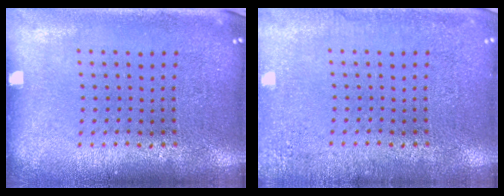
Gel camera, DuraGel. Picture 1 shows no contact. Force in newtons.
{"total": 2.3, "press": 2.2, "slide": 0.3}